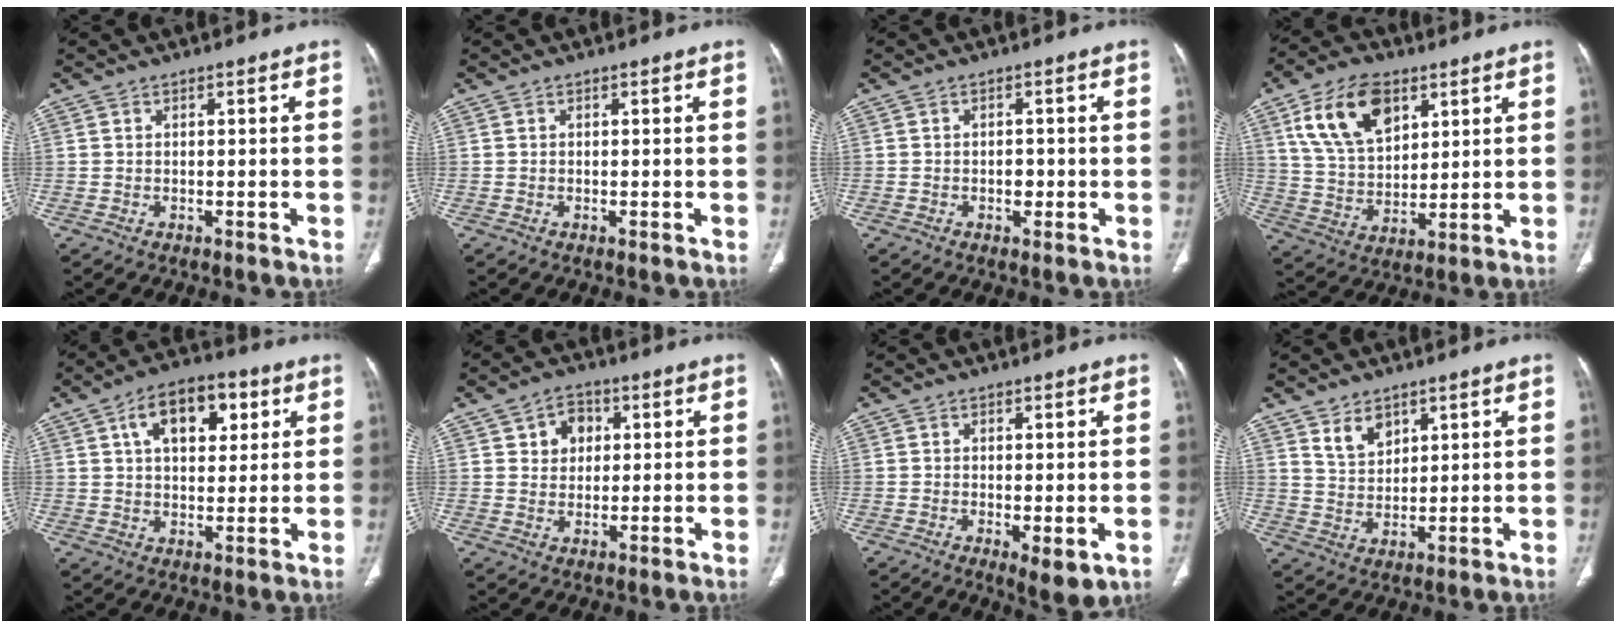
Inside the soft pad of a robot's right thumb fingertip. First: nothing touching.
{"total": 0.0}
{"total": 2.1, "force": [-0.5, 1.5, 1.4], "torque": [-0.010, 0.005, -0.005]}
{"total": 15.2, "force": [7.2, 9.1, 9.9], "torque": [-0.153, -0.020, 0.139]}
{"total": 12.6, "force": [4.7, 7.3, 9.2], "torque": [-0.109, 0.003, 0.073]}
{"total": 5.7, "force": [1.9, 4.6, 2.8], "torque": [-0.015, -0.002, 0.028]}
{"total": 5.0, "force": [-1.2, 1.8, 4.5], "torque": [-0.071, -0.016, -0.013]}
{"total": 5.2, "force": [3.4, 3.2, 2.3], "torque": [-0.020, -0.028, 0.072]}